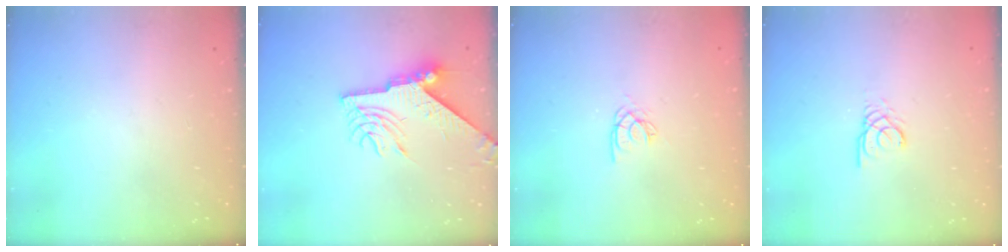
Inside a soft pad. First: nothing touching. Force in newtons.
{"total": 9.9, "press": 9.9, "slide": 0.8}
{"total": 2.6, "press": 2.6, "slide": 0.1}
{"total": 2.4, "press": 2.4, "slide": 0.4}